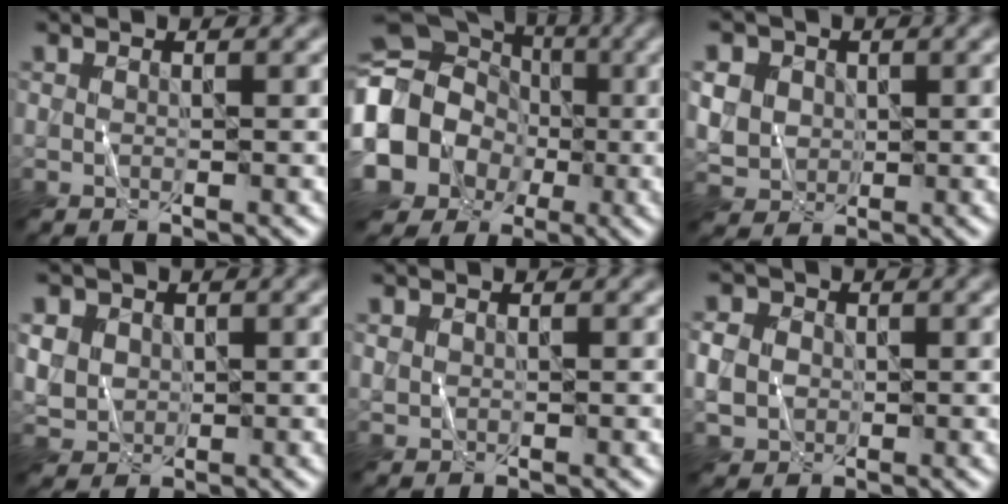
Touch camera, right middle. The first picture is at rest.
{"total": 18.7, "force": [-2.5, 16.8, 8.0], "torque": [-0.188, -0.001, -0.098]}
{"total": 5.6, "force": [1.6, 4.9, 2.3], "torque": [-0.066, 0.019, 0.027]}
{"total": 4.5, "force": [1.4, 3.9, 1.7], "torque": [-0.062, 0.013, 0.028]}
{"total": 0.6, "force": [0.2, 0.6, 0.1], "torque": [-0.002, -0.001, 0.007]}
{"total": 3.1, "force": [-0.1, 2.8, 1.4], "torque": [-0.031, 0.002, -0.005]}